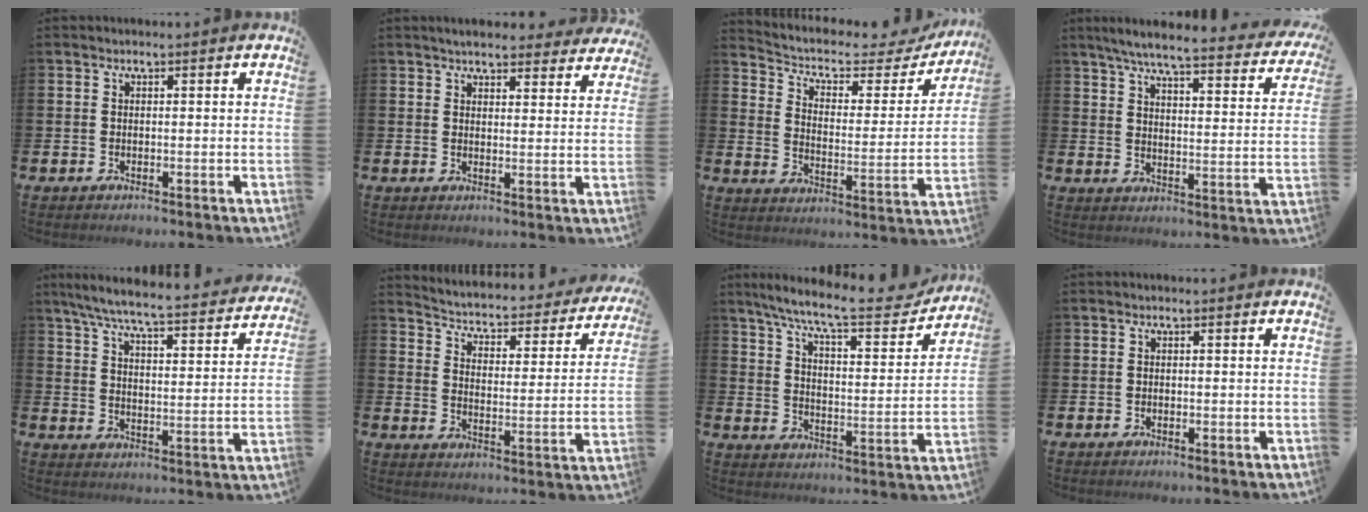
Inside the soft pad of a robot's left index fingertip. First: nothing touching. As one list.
[{"total": 4.4, "force": [4.2, 1.1, 0.9], "torque": [-0.022, -0.020, 0.073]}, {"total": 4.9, "force": [4.0, 2.2, 2.0], "torque": [-0.061, -0.030, 0.057]}, {"total": 5.9, "force": [5.1, 0.4, 2.8], "torque": [-0.073, -0.039, 0.080]}, {"total": 6.8, "force": [6.0, 0.4, 3.2], "torque": [-0.091, -0.045, 0.099]}, {"total": 3.5, "force": [3.0, 1.5, 1.1], "torque": [-0.049, -0.029, 0.039]}, {"total": 9.9, "force": [8.6, 1.6, 4.7], "torque": [-0.112, -0.053, 0.142]}, {"total": 0.0}]